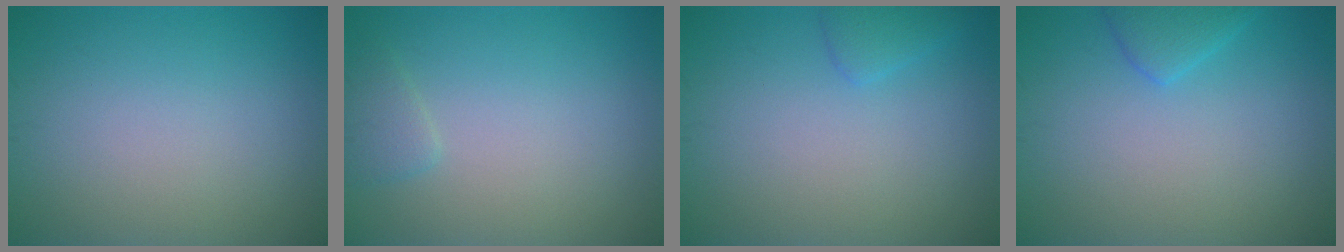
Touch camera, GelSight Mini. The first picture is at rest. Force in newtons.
{"total": 1.3, "press": 1.3, "slide": 0.1}
{"total": 1.4, "press": 1.4, "slide": 0.1}
{"total": 2.0, "press": 1.9, "slide": 0.2}